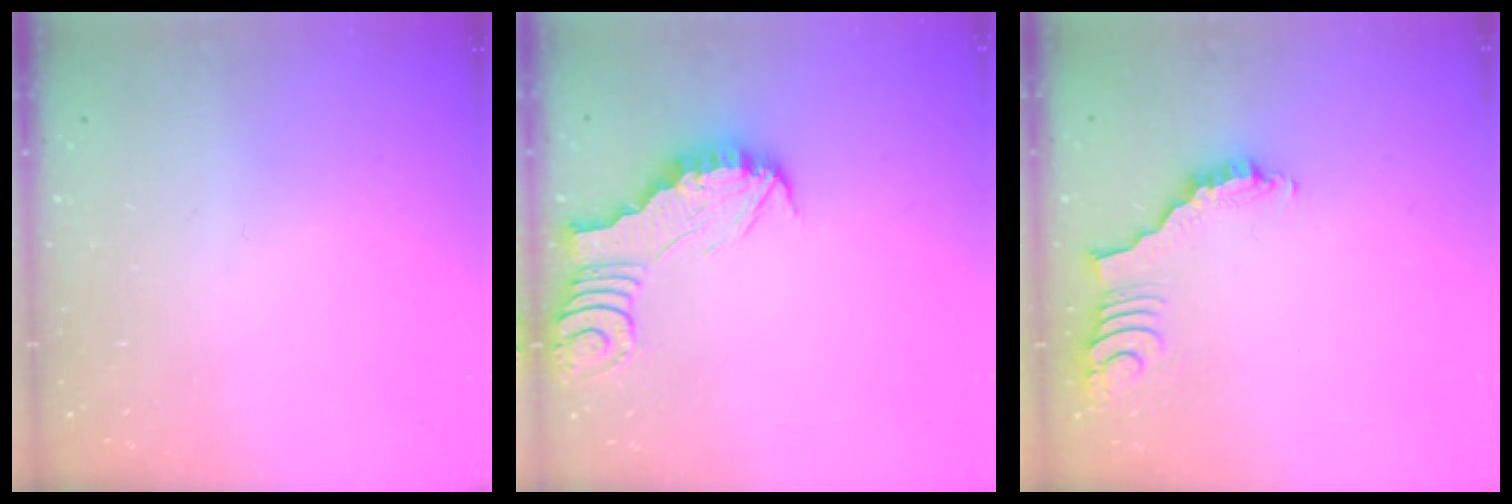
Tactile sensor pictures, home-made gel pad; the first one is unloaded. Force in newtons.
{"total": 2.8, "press": 2.7, "slide": 0.3}
{"total": 2.5, "press": 2.5, "slide": 0.3}